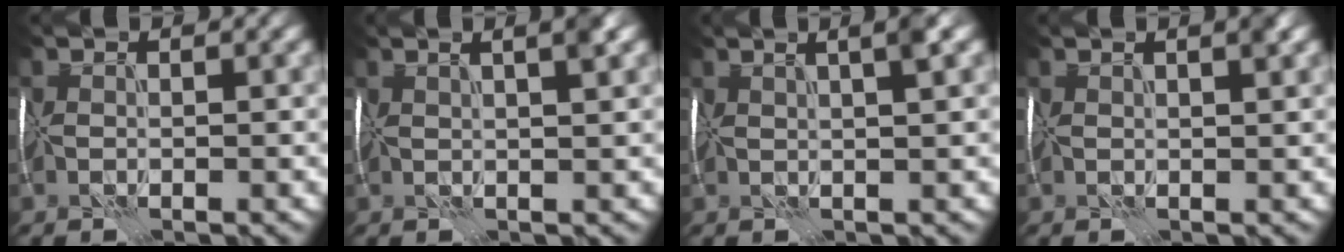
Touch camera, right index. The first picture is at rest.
{"total": 3.3, "force": [1.7, 0.5, 2.8], "torque": [-0.026, 0.020, 0.019]}
{"total": 3.3, "force": [1.6, 0.3, 2.8], "torque": [-0.031, 0.019, 0.022]}
{"total": 1.8, "force": [1.0, 0.3, 1.4], "torque": [-0.014, 0.007, 0.014]}